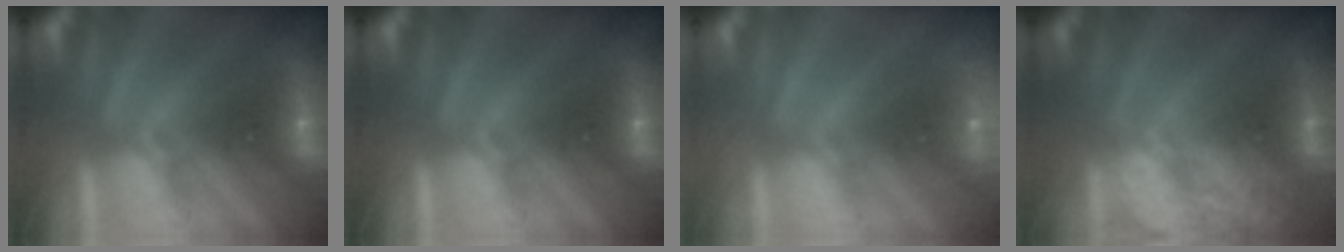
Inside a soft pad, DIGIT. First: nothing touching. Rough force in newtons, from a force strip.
{"total": 0.0}
{"total": 2.3}
{"total": 2.1}